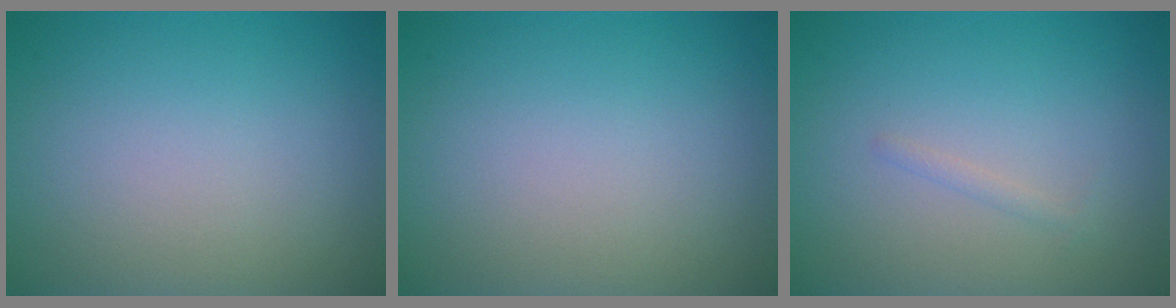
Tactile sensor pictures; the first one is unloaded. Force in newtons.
{"total": 0.0}
{"total": 0.6, "press": 0.6, "slide": 0.0}